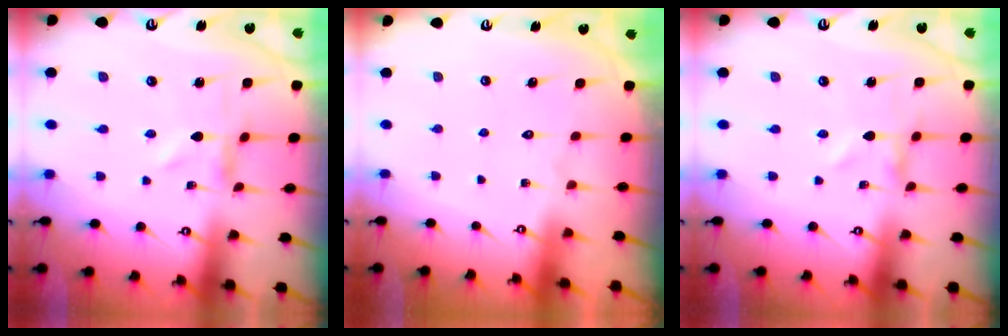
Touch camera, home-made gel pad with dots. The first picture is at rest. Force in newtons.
{"total": 1.5, "press": 1.5, "slide": 0.1}
{"total": 0.0}